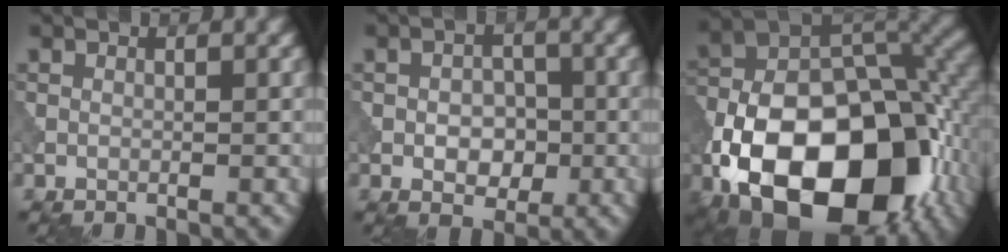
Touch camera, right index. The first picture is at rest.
{"total": 3.2, "force": [-0.8, 2.2, 2.2], "torque": [-0.026, 0.000, -0.011]}
{"total": 20.0, "force": [-7.8, 12.1, 13.9], "torque": [-0.242, -0.017, -0.116]}